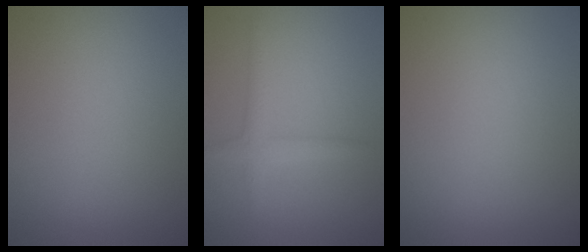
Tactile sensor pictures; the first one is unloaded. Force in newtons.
{"total": 1.8, "press": 1.8, "slide": 0.2}
{"total": 0.0}